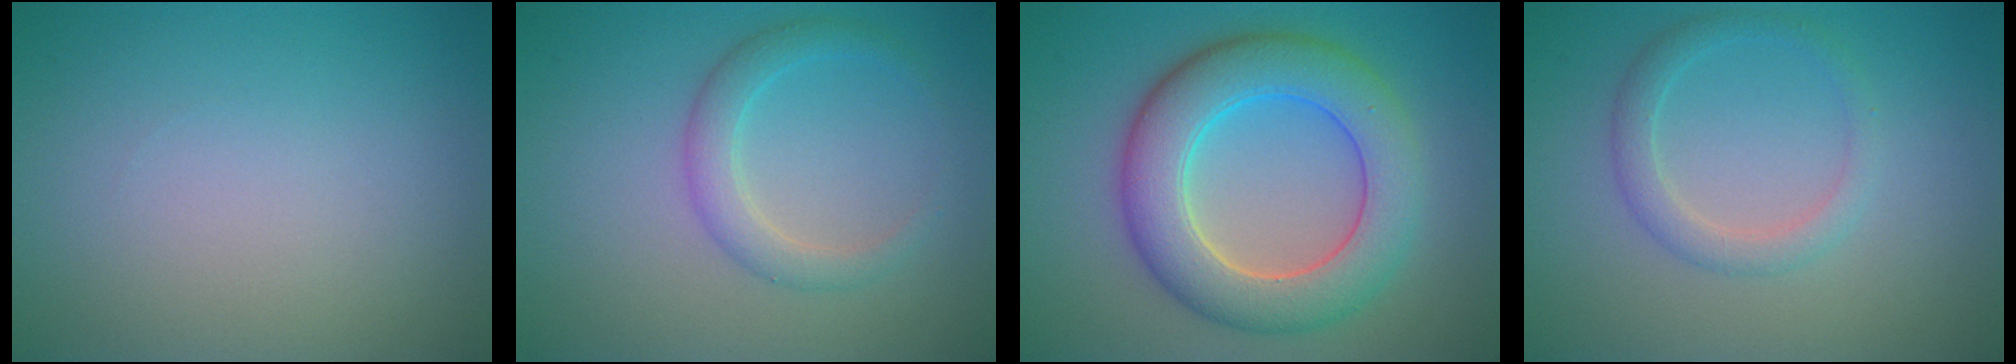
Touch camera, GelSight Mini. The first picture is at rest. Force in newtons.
{"total": 2.5, "press": 2.5, "slide": 0.1}
{"total": 8.0, "press": 8.0, "slide": 0.3}
{"total": 2.2, "press": 2.2, "slide": 0.2}